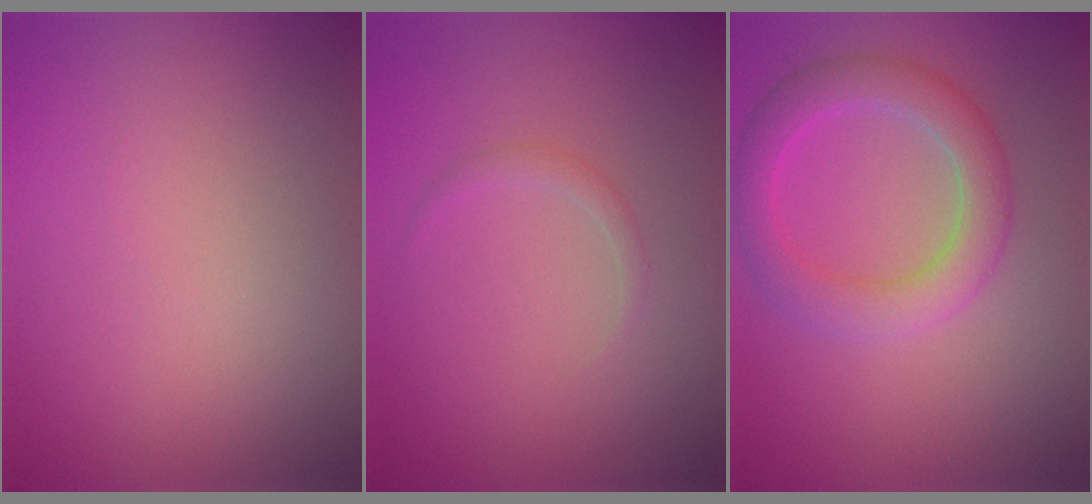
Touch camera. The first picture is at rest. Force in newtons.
{"total": 0.9, "press": 0.9, "slide": 0.1}
{"total": 4.2, "press": 4.2, "slide": 0.1}